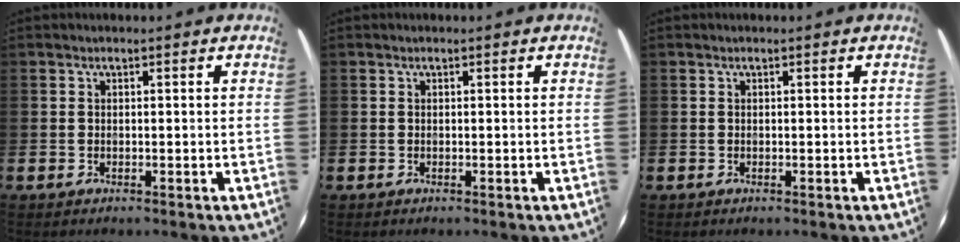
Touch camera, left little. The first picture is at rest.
{"total": 0.0}
{"total": 0.0}